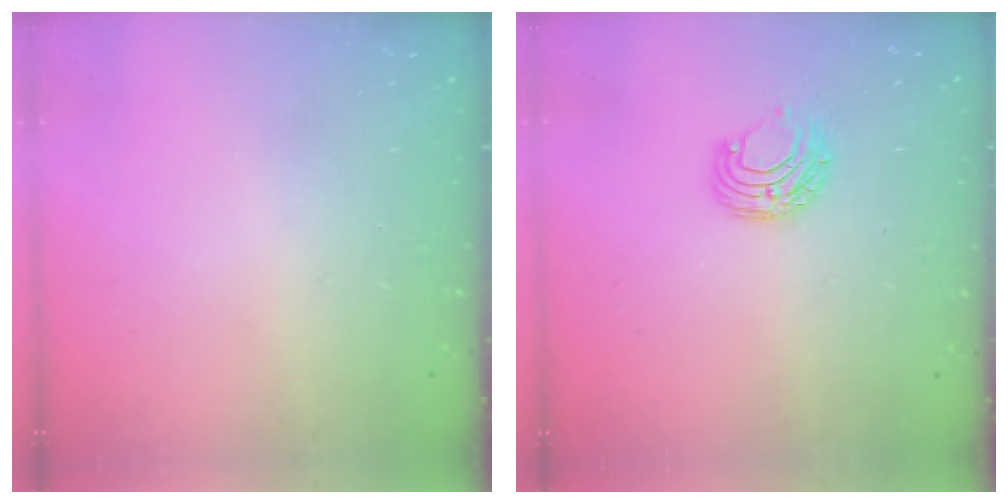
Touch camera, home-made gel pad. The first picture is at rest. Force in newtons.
{"total": 6.8, "press": 6.7, "slide": 0.6}